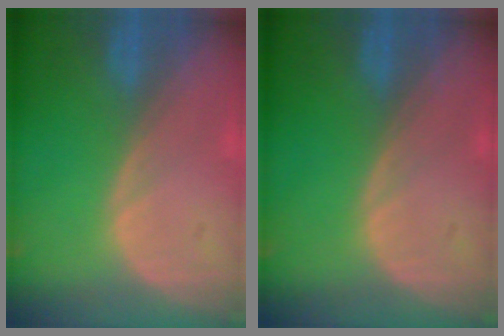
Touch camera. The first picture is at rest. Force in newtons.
{"total": 0.0}